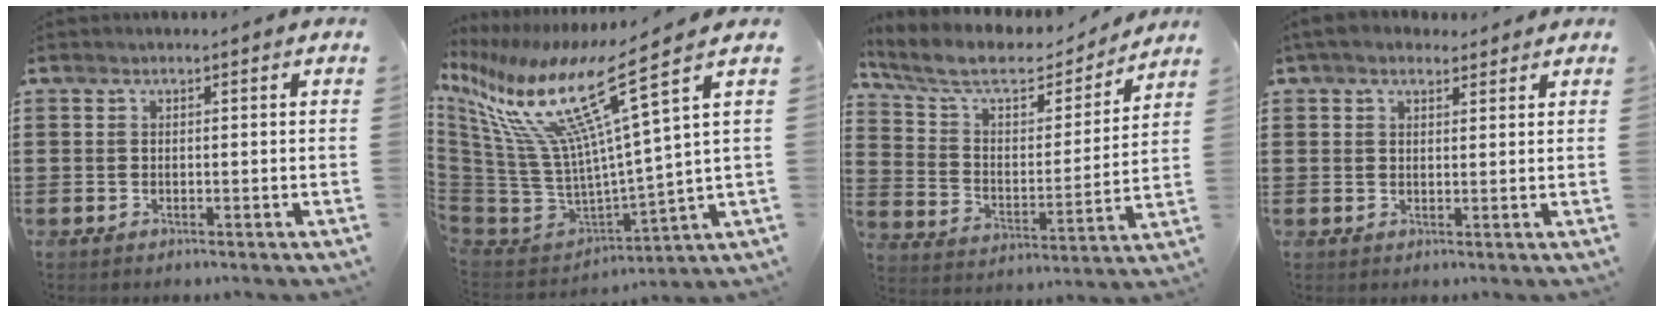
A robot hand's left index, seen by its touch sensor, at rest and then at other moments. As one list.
[{"total": 17.1, "force": [8.9, 3.5, 14.1], "torque": [-0.329, -0.063, 0.132]}, {"total": 8.7, "force": [6.9, 2.8, 4.4], "torque": [-0.116, -0.037, 0.117]}, {"total": 3.0, "force": [2.2, 1.5, 1.3], "torque": [-0.033, 0.008, 0.041]}]